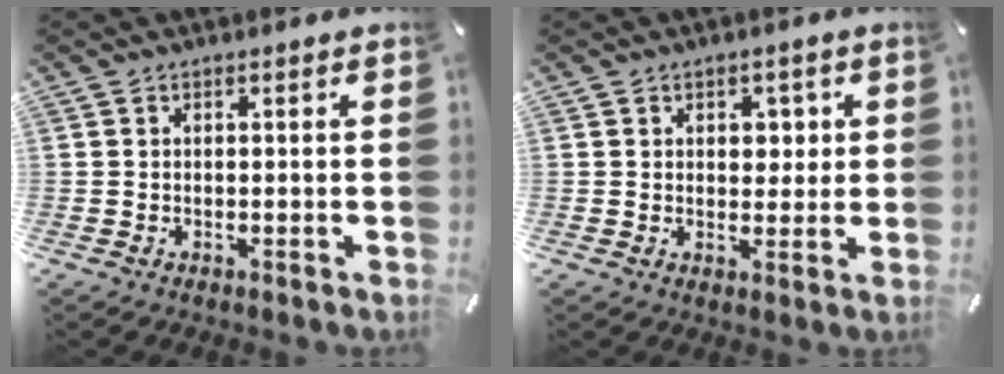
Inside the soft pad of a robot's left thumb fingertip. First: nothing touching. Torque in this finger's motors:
{"motor_torque": [0.58, 0.84, 0.26, -0.36, 0.00]}